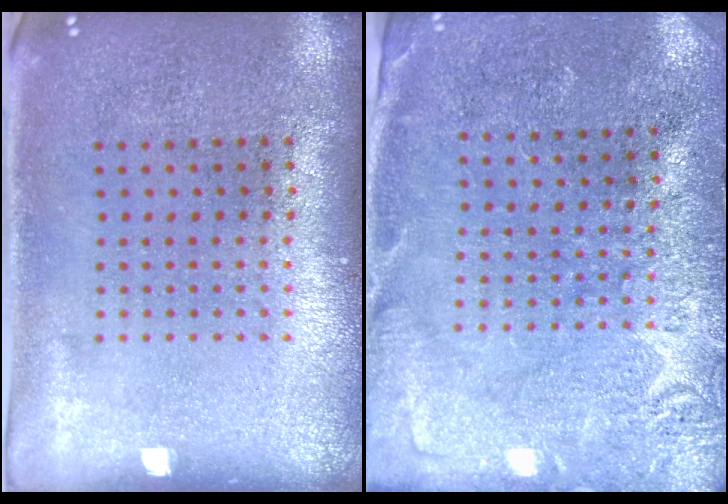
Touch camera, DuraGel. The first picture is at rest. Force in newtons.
{"total": 2.7, "press": 2.7, "slide": 0.4}